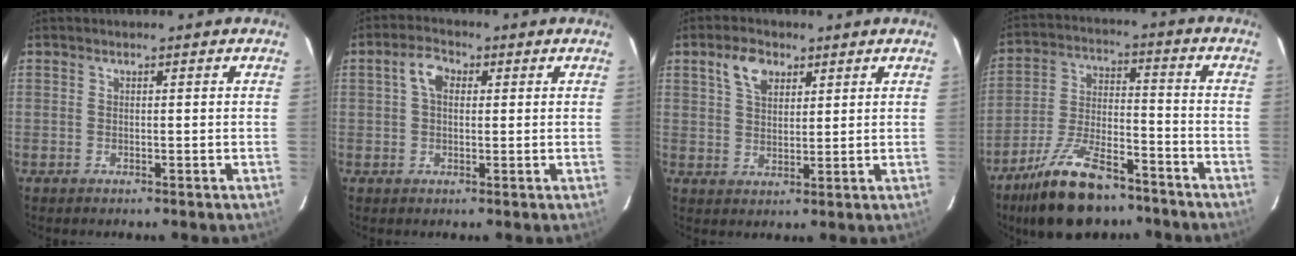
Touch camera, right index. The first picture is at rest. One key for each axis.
{"total": 4.2, "fx": 1.0, "fy": 2.8, "fz": 3.0, "tx": -0.057, "ty": 0.017, "tz": 0.017}
{"total": 5.7, "fx": 3.0, "fy": 3.4, "fz": 3.5, "tx": -0.062, "ty": 0.015, "tz": 0.055}
{"total": 17.1, "fx": -12.8, "fy": 6.4, "fz": 9.3, "tx": -0.187, "ty": -0.007, "tz": -0.217}